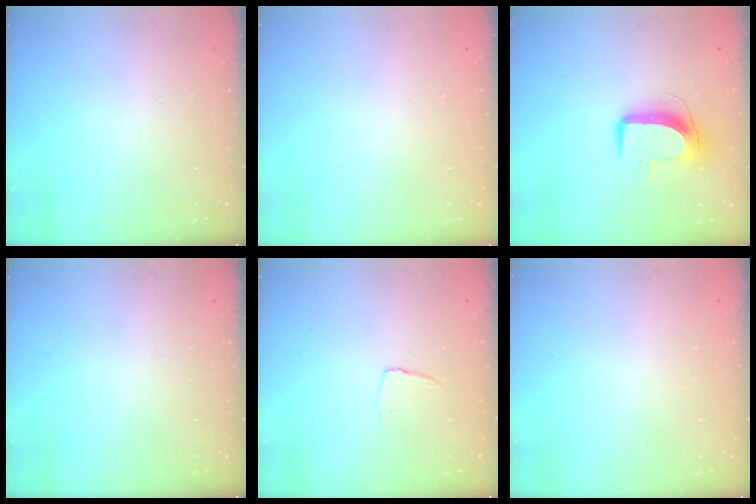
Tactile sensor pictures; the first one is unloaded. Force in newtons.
{"total": 0.0}
{"total": 10.2, "press": 10.2, "slide": 0.4}
{"total": 0.0}
{"total": 3.5, "press": 3.5, "slide": 0.3}
{"total": 0.0}